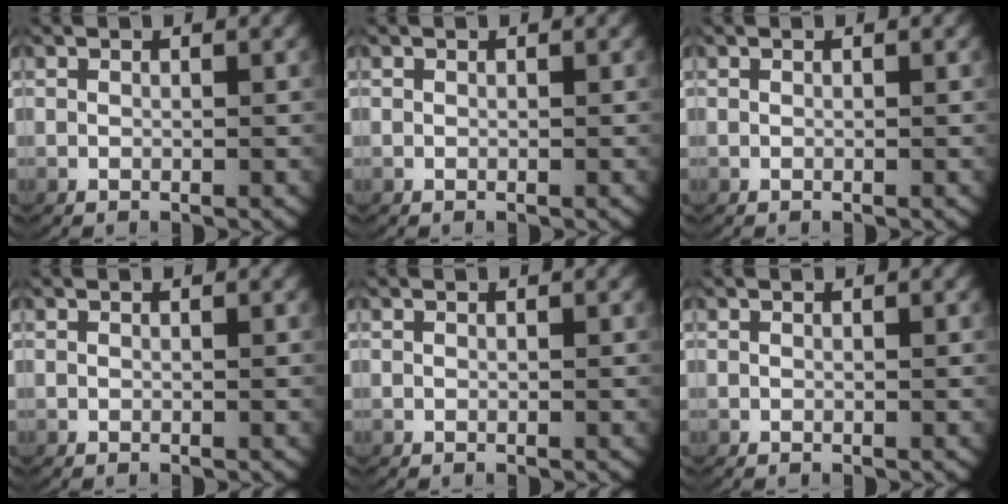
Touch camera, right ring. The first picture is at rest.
{"total": 0.0}
{"total": 0.0}
{"total": 0.0}
{"total": 0.0}
{"total": 0.0}